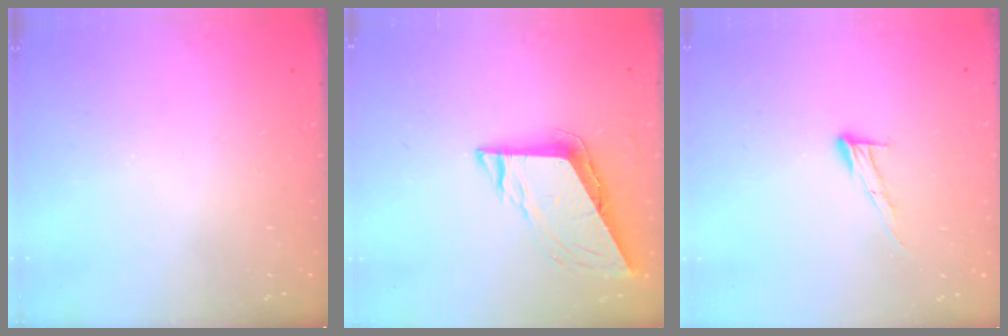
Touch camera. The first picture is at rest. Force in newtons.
{"total": 8.1, "press": 8.1, "slide": 0.3}
{"total": 8.4, "press": 8.4, "slide": 0.4}